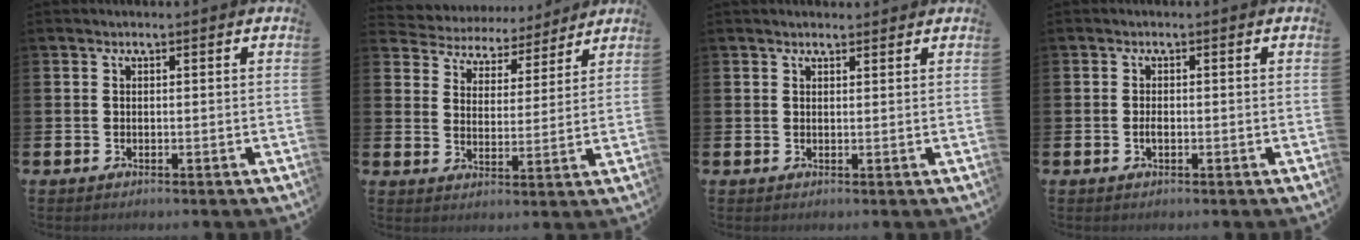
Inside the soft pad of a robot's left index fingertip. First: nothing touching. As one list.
[{"total": 5.0, "force": [4.5, 2.0, -0.5], "torque": [-0.021, -0.041, 0.075]}, {"total": 1.3, "force": [1.2, 0.3, 0.3], "torque": [0.004, -0.001, 0.020]}, {"total": 1.1, "force": [-0.3, 0.5, 1.0], "torque": [-0.017, 0.001, -0.007]}]